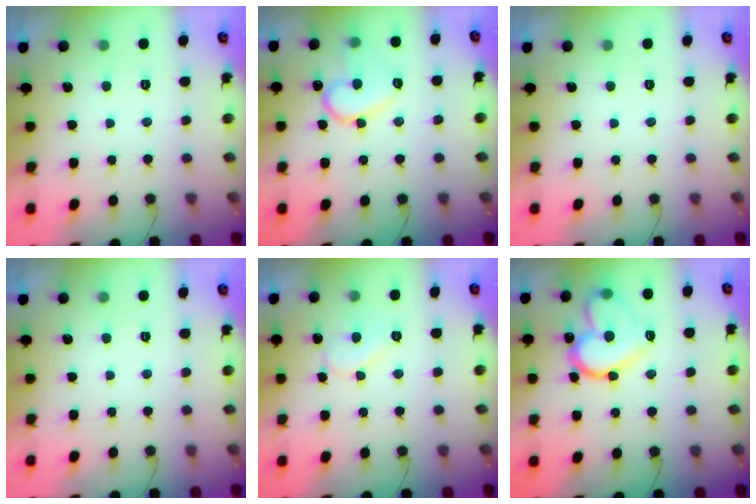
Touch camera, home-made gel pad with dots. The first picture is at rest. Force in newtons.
{"total": 13.1, "press": 13.1, "slide": 1.1}
{"total": 0.0}
{"total": 0.0}
{"total": 8.0, "press": 8.0, "slide": 0.4}
{"total": 17.4, "press": 17.3, "slide": 1.9}